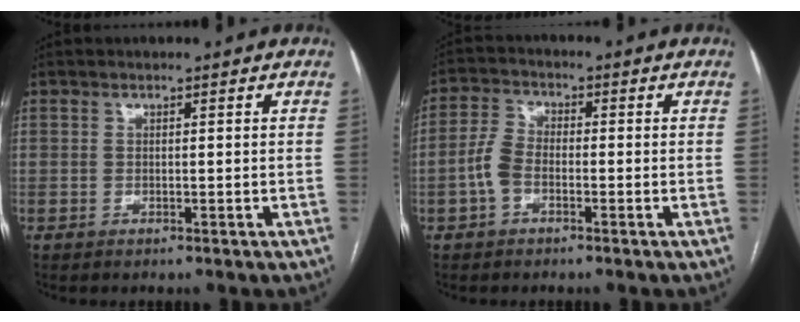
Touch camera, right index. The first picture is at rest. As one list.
[{"total": 4.5, "force": [-1.6, 2.6, 3.3], "torque": [-0.079, 0.012, -0.037]}]